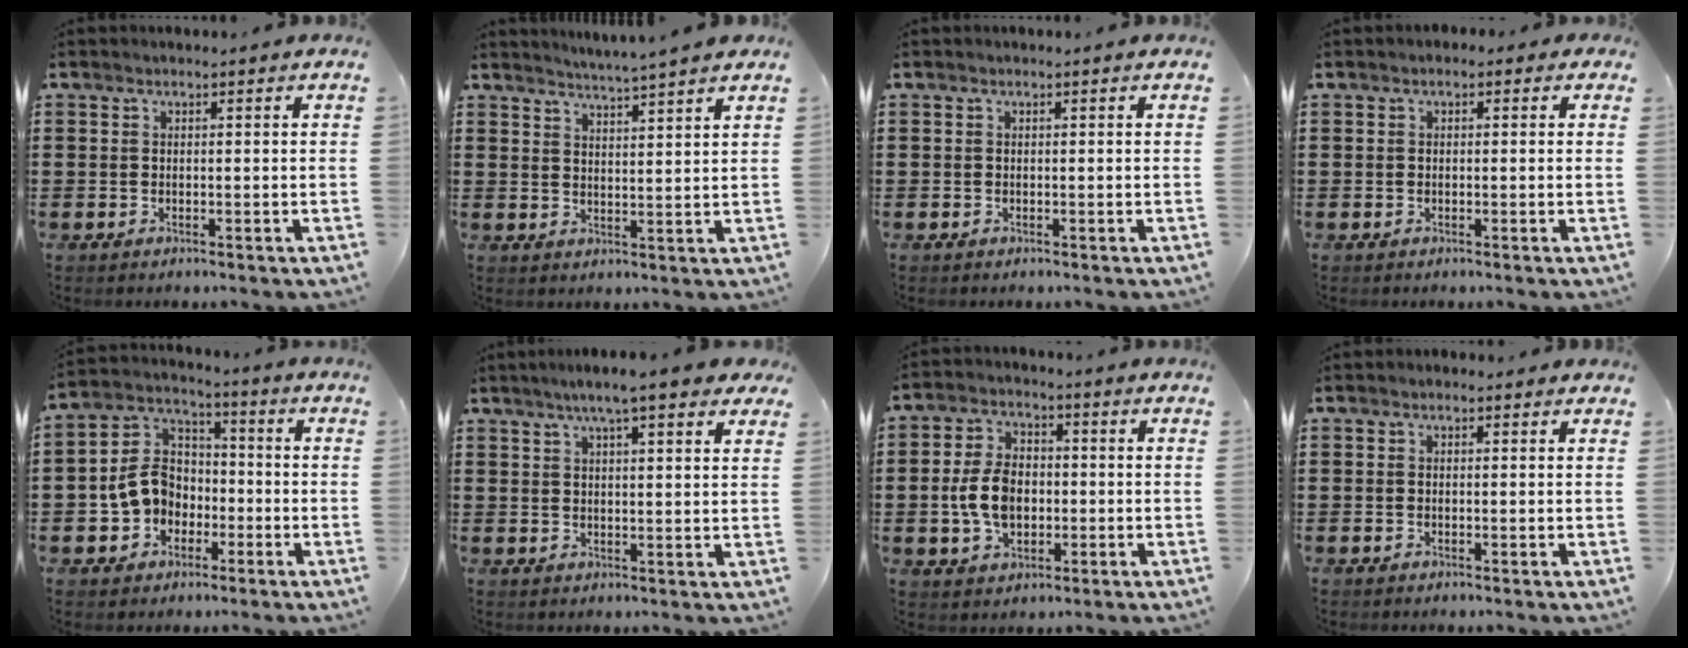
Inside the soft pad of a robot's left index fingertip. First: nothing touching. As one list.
[{"total": 3.3, "force": [3.2, -0.9, 0.3], "torque": [-0.017, -0.017, 0.056]}, {"total": 0.0}, {"total": 1.0, "force": [-0.6, 0.7, 0.5], "torque": [-0.011, 0.004, -0.013]}, {"total": 8.3, "force": [-1.9, 7.1, 4.0], "torque": [-0.113, 0.018, -0.040]}, {"total": 6.1, "force": [4.6, 0.6, 4.0], "torque": [-0.081, -0.001, 0.078]}, {"total": 7.6, "force": [-0.9, 5.0, 5.7], "torque": [-0.133, 0.007, -0.021]}, {"total": 0.6, "force": [0.2, 0.5, 0.3], "torque": [-0.006, 0.005, 0.002]}]